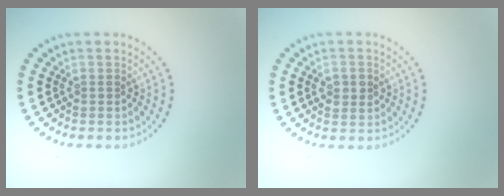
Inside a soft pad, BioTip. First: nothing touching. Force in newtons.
{"total": 2.0, "press": 1.9, "slide": 0.3}